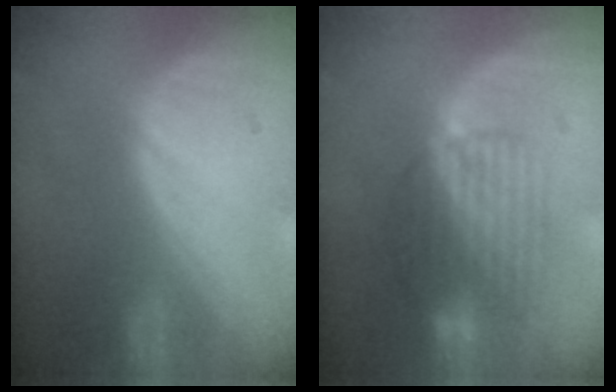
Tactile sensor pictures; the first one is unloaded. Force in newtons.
{"total": 8.3, "press": 7.2, "slide": 4.1}